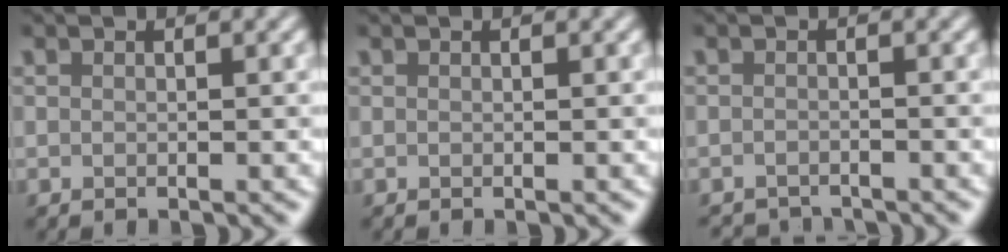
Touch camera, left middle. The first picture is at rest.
{"total": 0.0}
{"total": 2.5, "force": [-2.5, 0.2, 0.0], "torque": [0.005, -0.008, -0.040]}